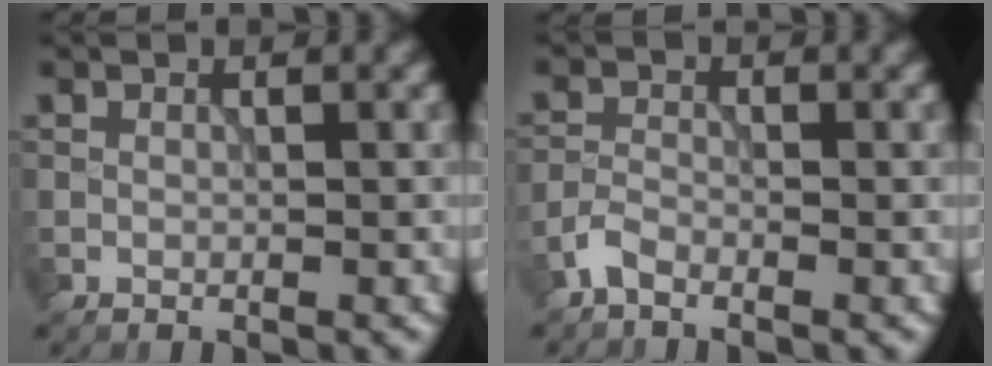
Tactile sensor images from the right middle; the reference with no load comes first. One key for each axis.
{"total": 1.6, "fx": -1.3, "fy": 0.5, "fz": 0.8, "tx": -0.020, "ty": 0.002, "tz": -0.035}